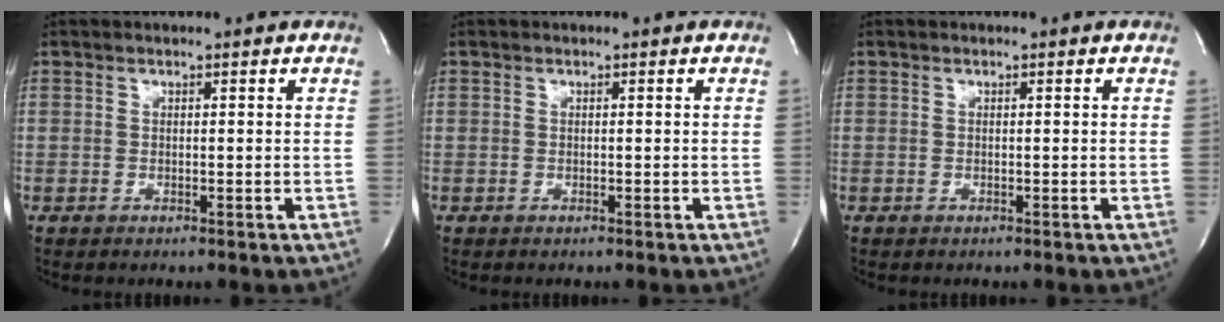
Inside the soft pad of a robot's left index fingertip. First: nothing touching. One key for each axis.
{"total": 0.0}
{"total": 0.0}